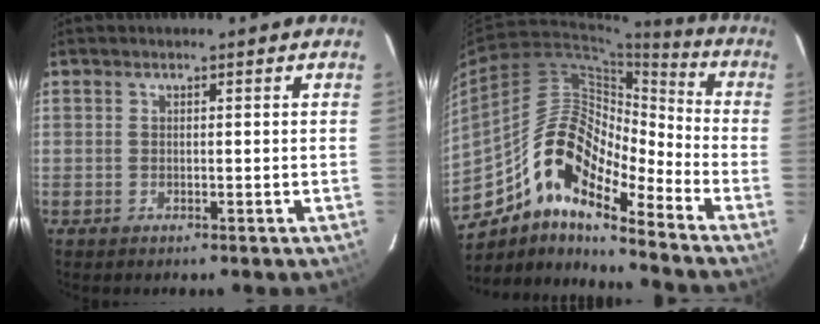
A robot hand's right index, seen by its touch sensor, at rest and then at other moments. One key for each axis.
{"total": 15.9, "fx": -10.7, "fy": 4.7, "fz": 10.9, "tx": -0.179, "ty": 0.009, "tz": -0.212}